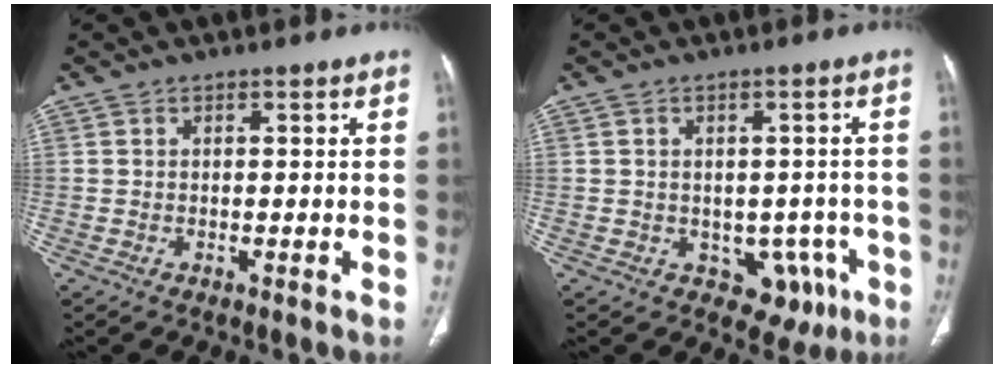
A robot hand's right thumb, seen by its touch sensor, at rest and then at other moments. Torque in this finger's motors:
{"motor_torque": [0.40, 0.18, -0.20, 0.03, -0.04]}